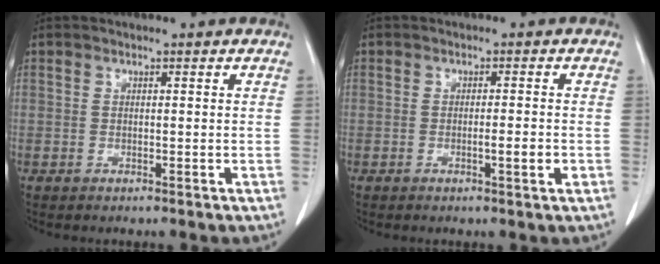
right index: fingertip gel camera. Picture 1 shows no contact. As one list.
[{"total": 2.5, "force": [-0.7, 0.1, 2.3], "torque": [-0.037, -0.003, -0.012]}]